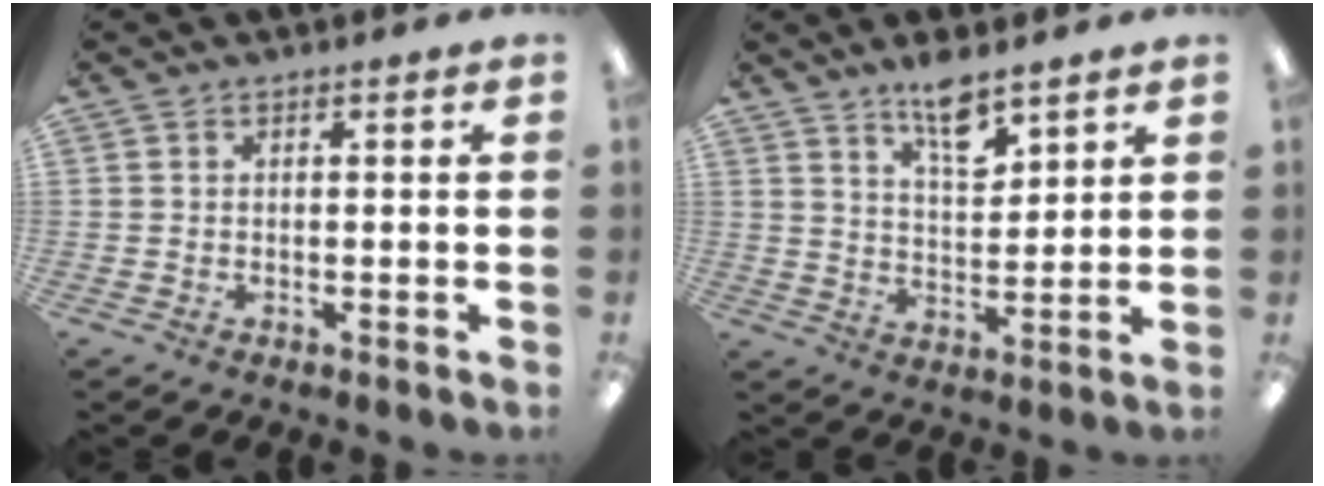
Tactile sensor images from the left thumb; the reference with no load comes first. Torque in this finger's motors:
{"motor_torque": [1.02, 0.59, 0.67, -0.68, 0.04]}